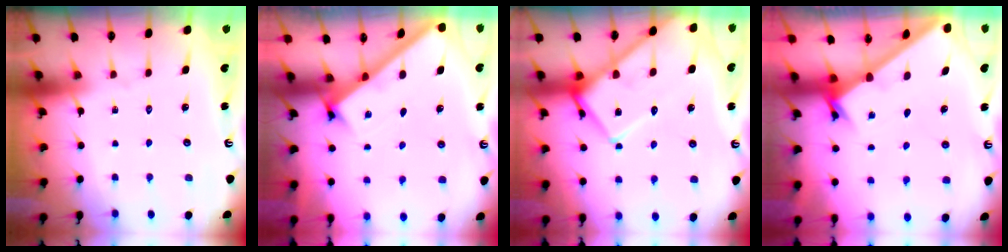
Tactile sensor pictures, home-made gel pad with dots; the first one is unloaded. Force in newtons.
{"total": 2.7, "press": 2.6, "slide": 0.4}
{"total": 14.4, "press": 14.4, "slide": 1.2}
{"total": 2.0, "press": 2.0, "slide": 0.1}